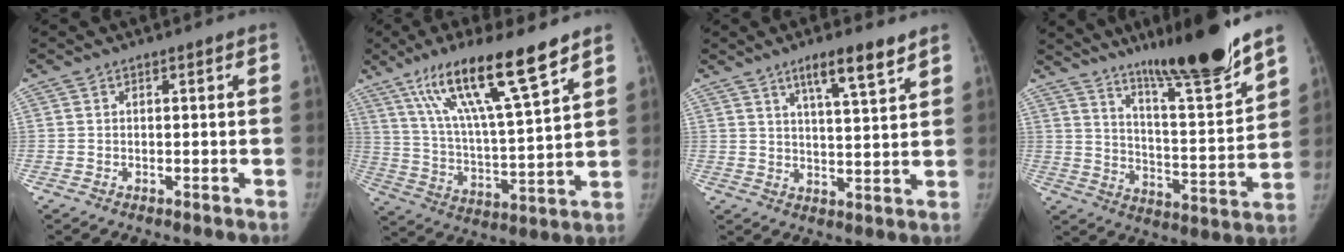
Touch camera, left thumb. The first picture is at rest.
{"total": 19.0, "force": [12.4, 2.6, 14.2], "torque": [-0.241, -0.049, 0.223]}
{"total": 8.1, "force": [5.4, 1.2, 6.0], "torque": [-0.092, -0.033, 0.090]}
{"total": 18.8, "force": [14.0, 1.5, 12.5], "torque": [-0.161, -0.093, 0.231]}